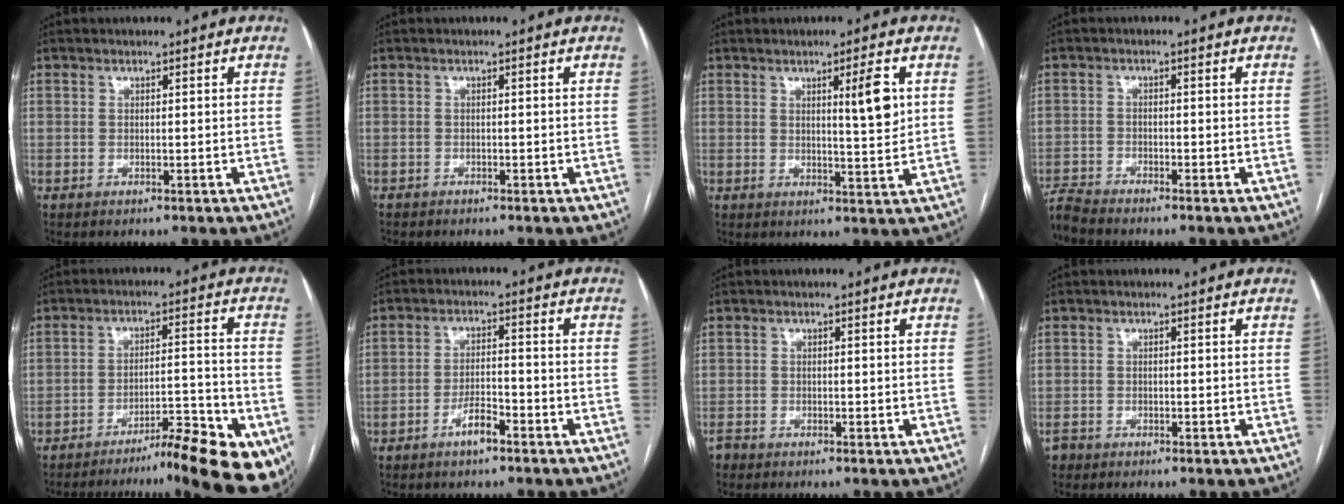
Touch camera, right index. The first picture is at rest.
{"total": 0.6, "force": [-0.6, 0.3, 0.0], "torque": [-0.006, 0.001, -0.013]}
{"total": 5.8, "force": [1.9, 0.4, 5.4], "torque": [-0.080, -0.008, 0.028]}
{"total": 3.4, "force": [-3.3, -0.6, 0.2], "torque": [-0.007, -0.019, -0.066]}
{"total": 14.6, "force": [-10.8, 1.2, 9.7], "torque": [-0.085, 0.021, -0.159]}
{"total": 4.1, "force": [-2.7, 1.0, 2.9], "torque": [-0.054, 0.003, -0.050]}
{"total": 1.1, "force": [-0.8, 0.7, -0.2], "torque": [0.005, 0.002, -0.020]}
{"total": 1.5, "force": [-1.0, 1.1, -0.2], "torque": [0.001, 0.005, -0.022]}